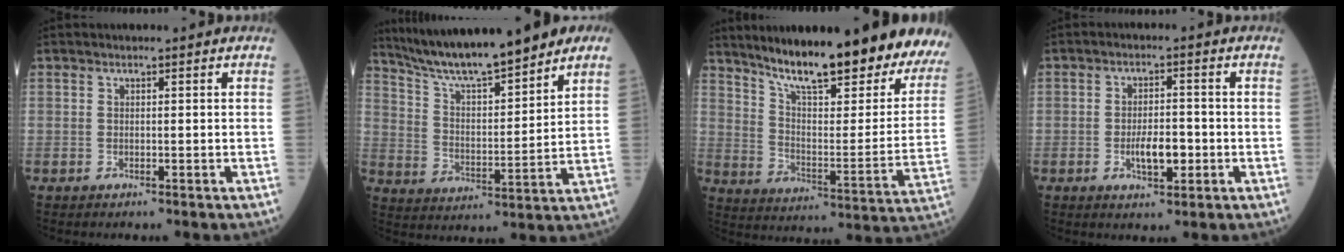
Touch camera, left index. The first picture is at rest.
{"total": 16.2, "force": [13.8, 1.4, 8.4], "torque": [-0.141, 0.008, 0.234]}
{"total": 26.8, "force": [22.9, 3.4, 13.6], "torque": [-0.203, -0.073, 0.306]}
{"total": 5.0, "force": [-1.4, 1.9, 4.4], "torque": [-0.079, 0.001, -0.021]}